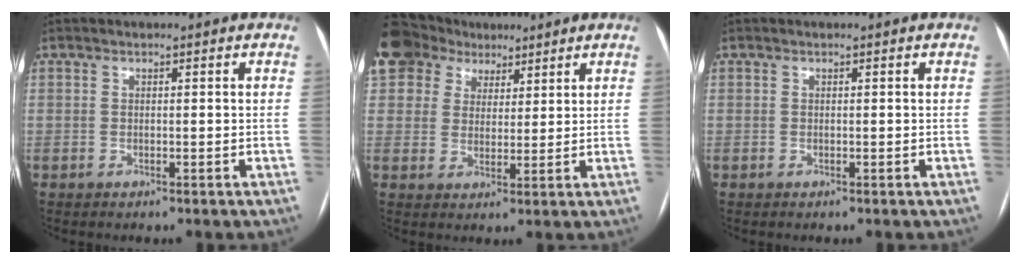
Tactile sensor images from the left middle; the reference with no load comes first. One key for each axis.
{"total": 14.9, "fx": 9.6, "fy": 10.4, "fz": 4.7, "tx": -0.140, "ty": 0.061, "tz": 0.182}
{"total": 0.0}